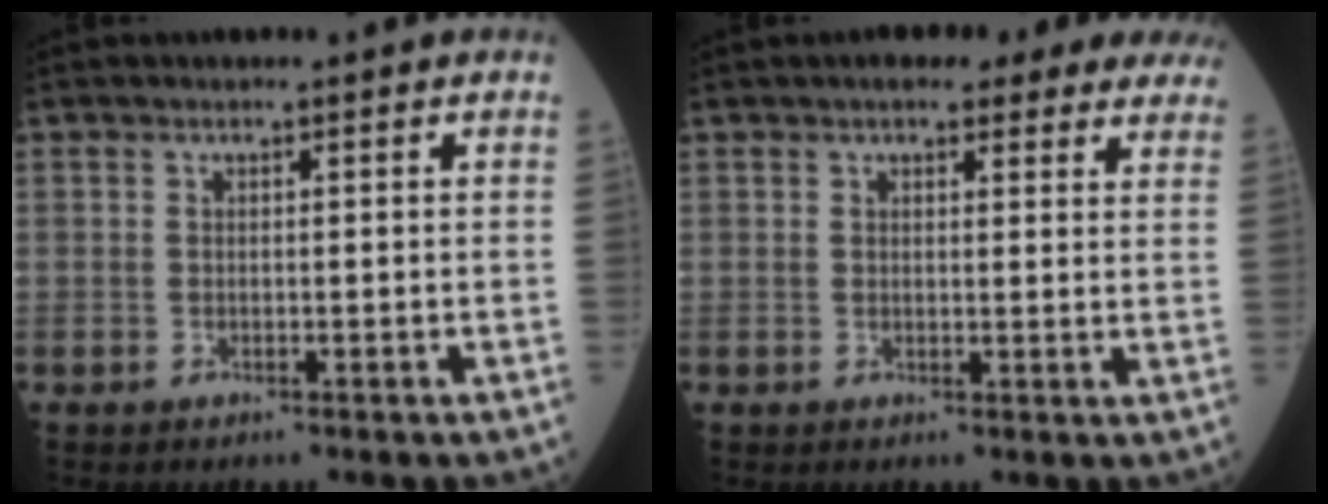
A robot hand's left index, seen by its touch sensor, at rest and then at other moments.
{"total": 11.2, "force": [9.3, 3.5, 5.2], "torque": [-0.032, 0.012, 0.092]}